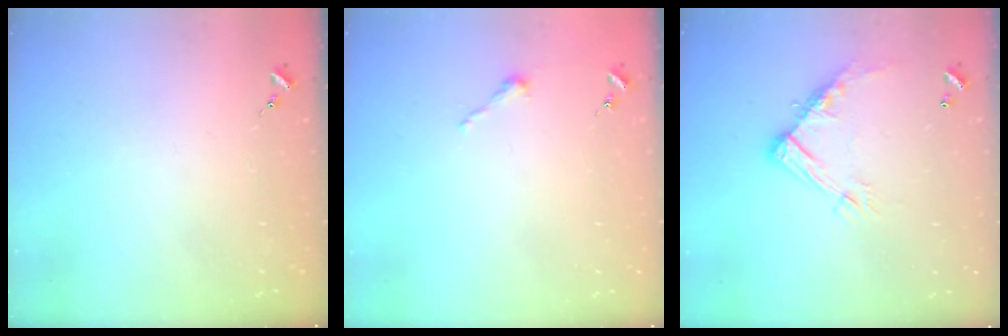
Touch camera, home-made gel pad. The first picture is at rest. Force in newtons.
{"total": 2.5, "press": 2.5, "slide": 0.2}
{"total": 13.2, "press": 13.1, "slide": 0.8}